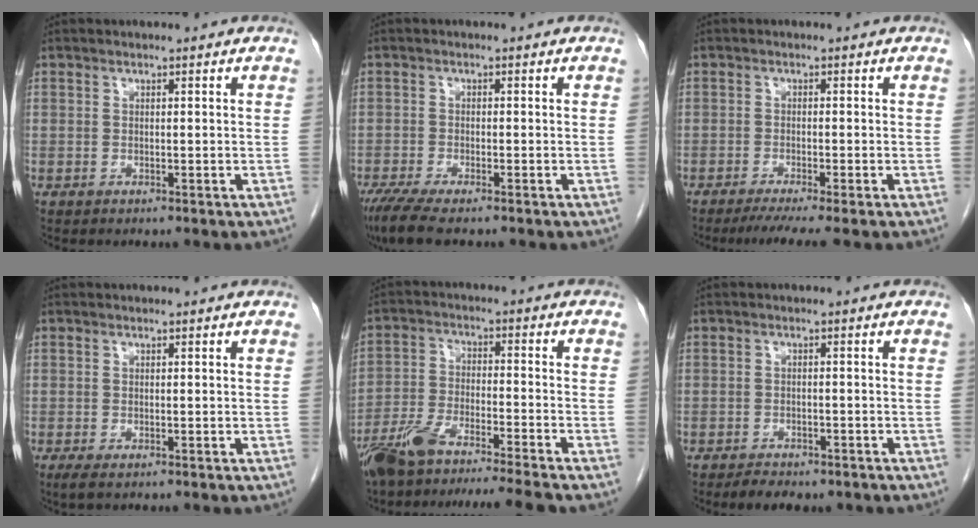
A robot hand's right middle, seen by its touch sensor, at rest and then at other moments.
{"total": 6.7, "force": [-5.1, 1.0, 4.1], "torque": [-0.073, -0.017, -0.087]}
{"total": 5.2, "force": [-4.1, -0.5, 3.2], "torque": [-0.041, -0.012, -0.066]}
{"total": 1.5, "force": [-1.0, 0.5, 1.0], "torque": [-0.016, -0.004, -0.015]}
{"total": 12.6, "force": [-11.0, -0.8, 6.1], "torque": [-0.103, -0.013, -0.185]}
{"total": 4.4, "force": [-3.5, 1.9, 1.9], "torque": [-0.027, -0.003, -0.046]}